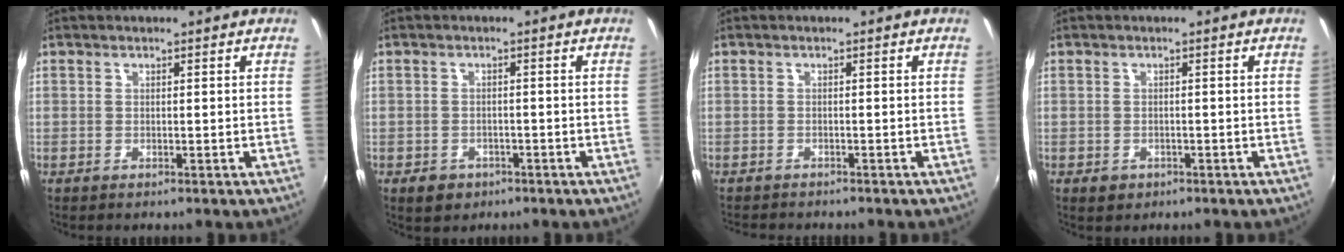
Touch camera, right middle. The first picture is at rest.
{"total": 3.7, "force": [-2.1, 2.8, 1.2], "torque": [-0.033, -0.002, -0.028]}
{"total": 2.8, "force": [-2.7, 0.5, 0.6], "torque": [-0.023, -0.017, -0.046]}
{"total": 2.1, "force": [-1.0, 1.7, 0.7], "torque": [-0.016, -0.003, -0.012]}